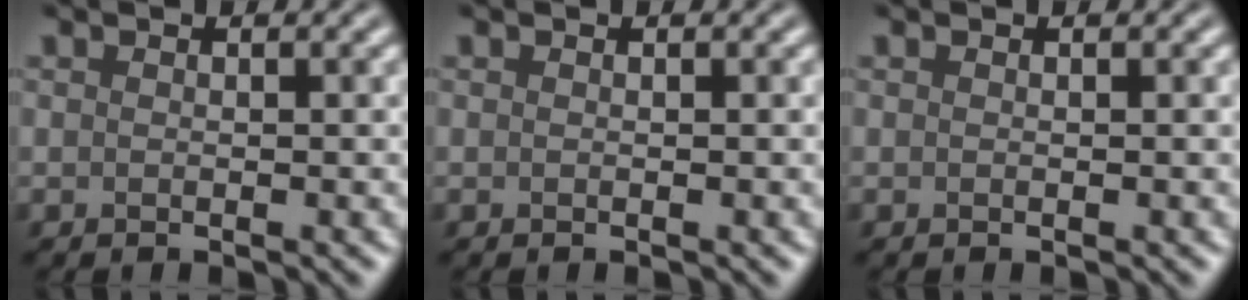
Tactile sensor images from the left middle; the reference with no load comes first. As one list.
[{"total": 0.0}, {"total": 0.0}]